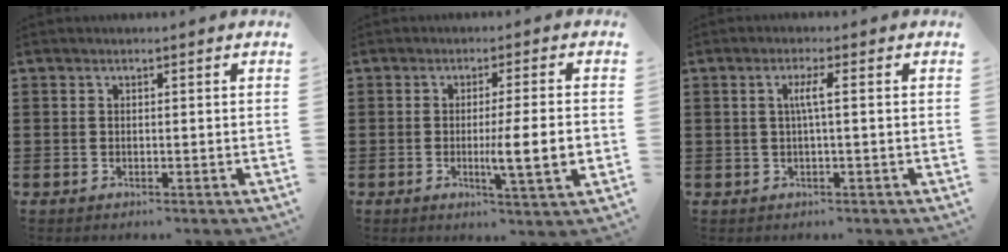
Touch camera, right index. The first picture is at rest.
{"total": 7.3, "force": [-1.1, 0.3, 7.2], "torque": [-0.111, -0.014, -0.021]}
{"total": 2.8, "force": [0.1, 0.0, 2.8], "torque": [-0.054, -0.002, -0.003]}